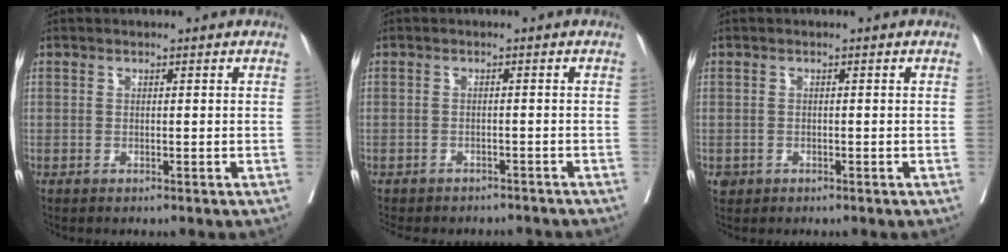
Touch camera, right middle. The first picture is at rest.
{"total": 8.4, "force": [-7.2, 3.8, 1.8], "torque": [-0.028, 0.000, -0.087]}
{"total": 0.9, "force": [-0.4, 0.8, 0.2], "torque": [-0.005, 0.003, 0.001]}